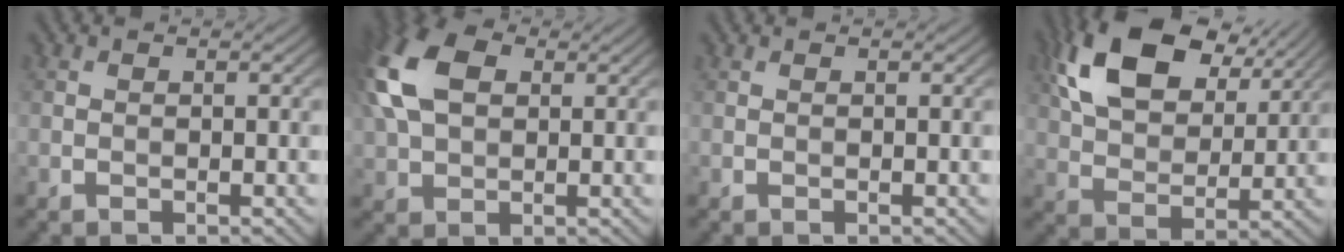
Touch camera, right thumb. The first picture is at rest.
{"total": 11.9, "force": [3.0, 7.5, 8.7], "torque": [-0.235, 0.028, 0.050]}
{"total": 0.0}
{"total": 14.5, "force": [7.3, 8.2, 9.5], "torque": [-0.208, 0.018, 0.136]}